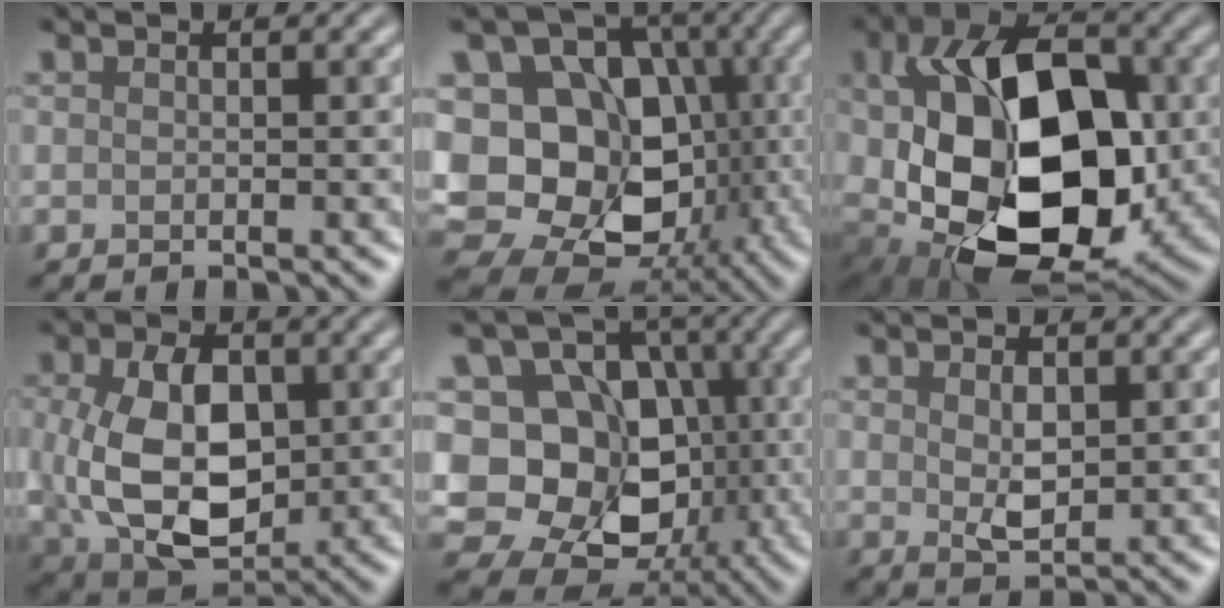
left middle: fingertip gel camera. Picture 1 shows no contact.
{"total": 16.7, "force": [-1.8, 13.8, 9.2], "torque": [-0.147, -0.019, -0.029]}
{"total": 17.0, "force": [0.2, 11.1, 12.9], "torque": [-0.244, -0.017, 0.017]}
{"total": 10.8, "force": [0.1, 7.2, 8.0], "torque": [-0.173, -0.011, 0.016]}
{"total": 13.0, "force": [-1.0, 10.5, 7.5], "torque": [-0.124, 0.005, -0.021]}
{"total": 2.5, "force": [0.5, 1.4, 2.0], "torque": [-0.040, -0.001, 0.014]}